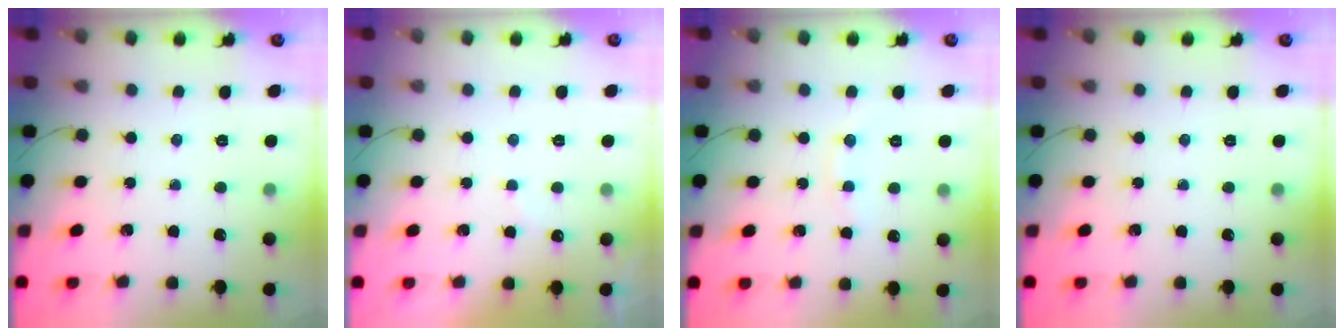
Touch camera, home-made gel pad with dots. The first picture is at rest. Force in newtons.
{"total": 5.2, "press": 5.1, "slide": 0.8}
{"total": 5.5, "press": 5.3, "slide": 1.5}
{"total": 0.0}